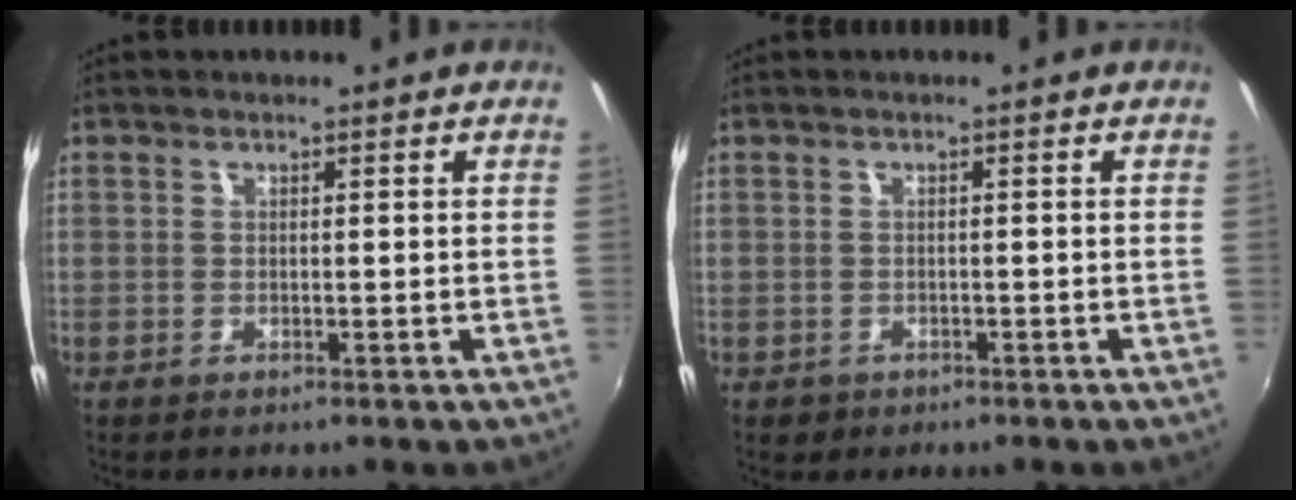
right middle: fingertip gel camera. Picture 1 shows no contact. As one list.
[{"total": 1.8, "force": [-0.9, 1.5, 0.6], "torque": [-0.015, -0.002, -0.010]}]